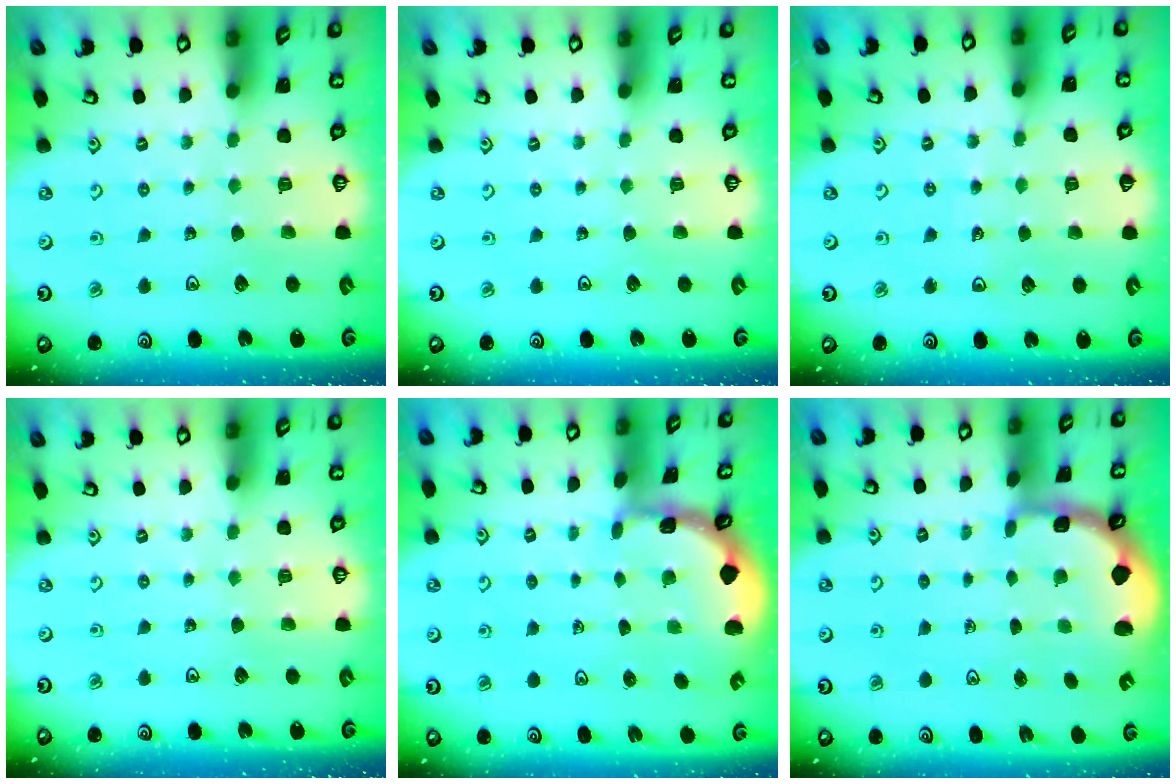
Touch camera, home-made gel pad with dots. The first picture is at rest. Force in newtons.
{"total": 0.0}
{"total": 4.2, "press": 4.0, "slide": 1.3}
{"total": 0.0}
{"total": 1.5, "press": 1.5, "slide": 0.1}
{"total": 1.9, "press": 1.8, "slide": 0.6}